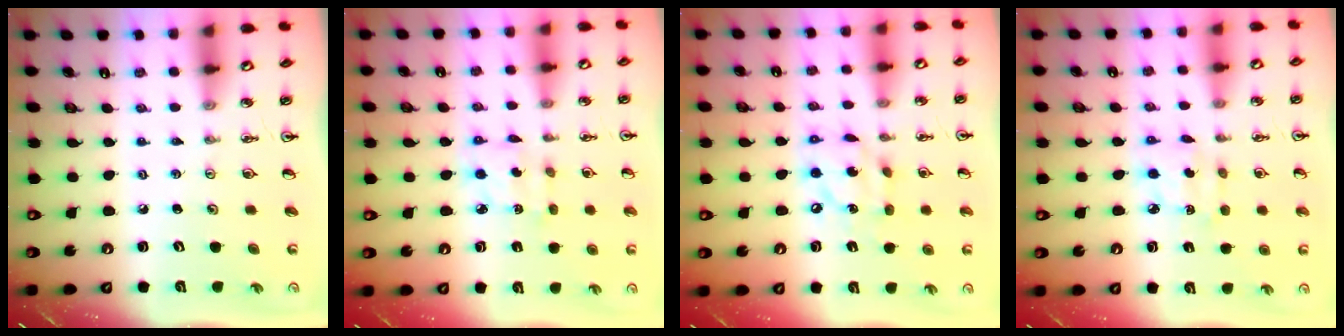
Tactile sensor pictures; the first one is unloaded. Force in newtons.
{"total": 3.3, "press": 3.3, "slide": 0.1}
{"total": 10.6, "press": 10.6, "slide": 0.6}
{"total": 3.9, "press": 3.9, "slide": 0.1}